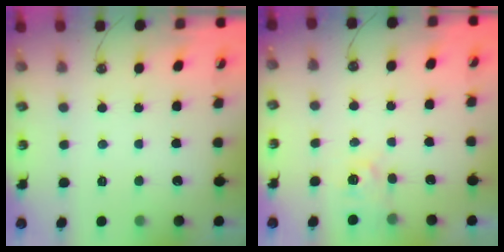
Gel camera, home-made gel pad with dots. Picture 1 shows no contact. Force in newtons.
{"total": 3.7, "press": 3.7, "slide": 0.5}